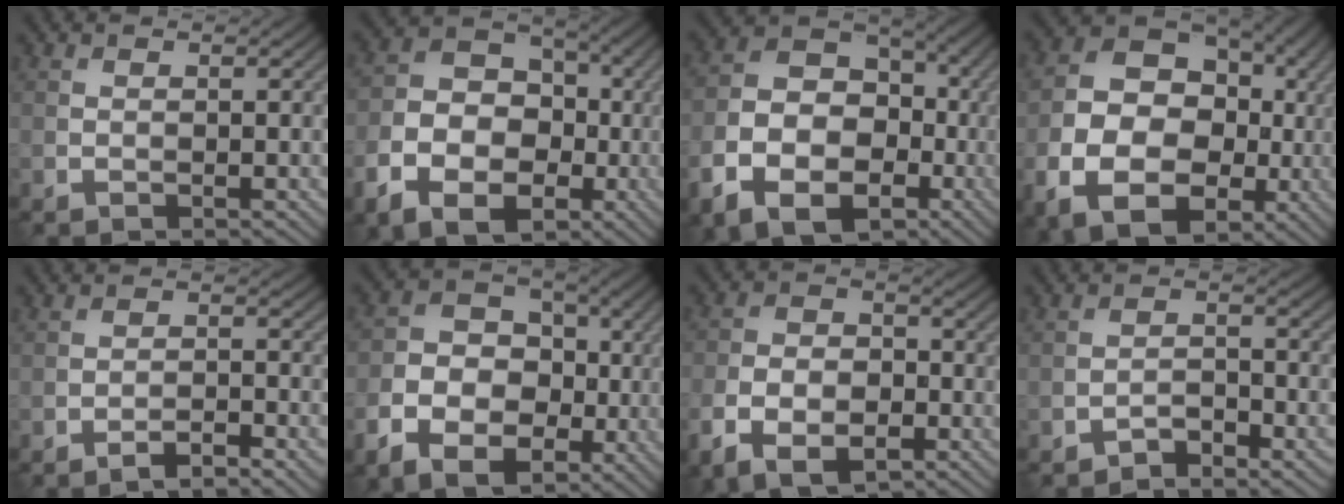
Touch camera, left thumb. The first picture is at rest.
{"total": 11.3, "force": [-4.2, 8.2, 6.5], "torque": [-0.132, -0.029, -0.089]}
{"total": 13.3, "force": [-5.2, 9.4, 7.9], "torque": [-0.154, -0.032, -0.097]}
{"total": 14.4, "force": [-3.1, 10.8, 9.1], "torque": [-0.166, -0.029, -0.050]}
{"total": 3.3, "force": [-2.5, 0.5, 2.1], "torque": [-0.034, 0.009, -0.043]}
{"total": 9.6, "force": [-3.4, 7.1, 5.5], "torque": [-0.105, -0.020, -0.073]}
{"total": 8.2, "force": [-4.2, 4.8, 5.1], "torque": [-0.105, -0.013, -0.077]}
{"total": 2.8, "force": [-2.4, 0.7, 1.2], "torque": [-0.018, 0.008, -0.049]}